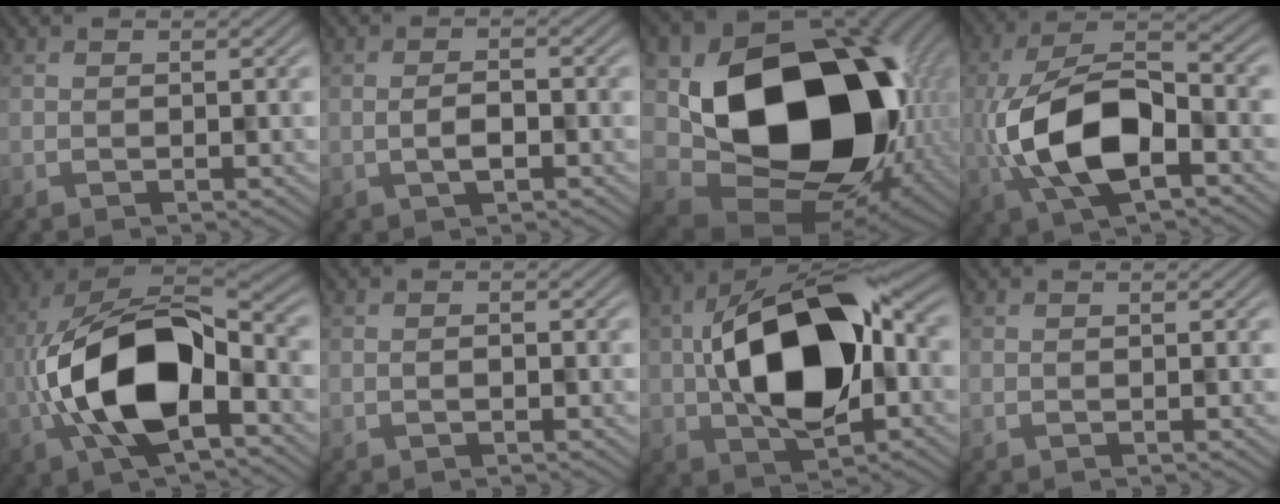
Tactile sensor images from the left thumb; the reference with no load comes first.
{"total": 1.8, "force": [-0.7, 0.7, 1.5], "torque": [-0.030, 0.001, -0.012]}
{"total": 17.7, "force": [1.2, 13.4, 11.5], "torque": [-0.193, -0.045, 0.052]}
{"total": 12.3, "force": [-3.4, 6.1, 10.1], "torque": [-0.213, -0.012, -0.068]}
{"total": 15.1, "force": [-3.4, 7.8, 12.5], "torque": [-0.244, -0.002, -0.074]}
{"total": 0.0}
{"total": 15.6, "force": [0.2, 9.1, 12.7], "torque": [-0.233, 0.014, 0.001]}
{"total": 0.0}